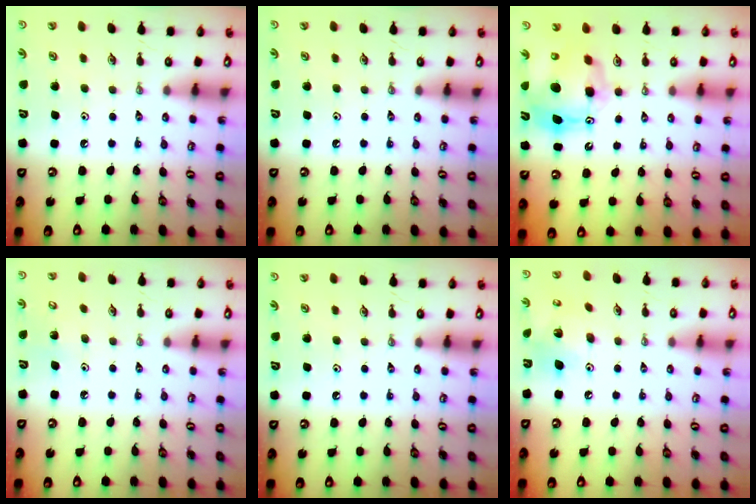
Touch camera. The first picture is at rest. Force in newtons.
{"total": 0.0}
{"total": 12.5, "press": 12.5, "slide": 1.1}
{"total": 2.8, "press": 2.8, "slide": 0.2}
{"total": 0.0}
{"total": 10.6, "press": 10.6, "slide": 0.5}